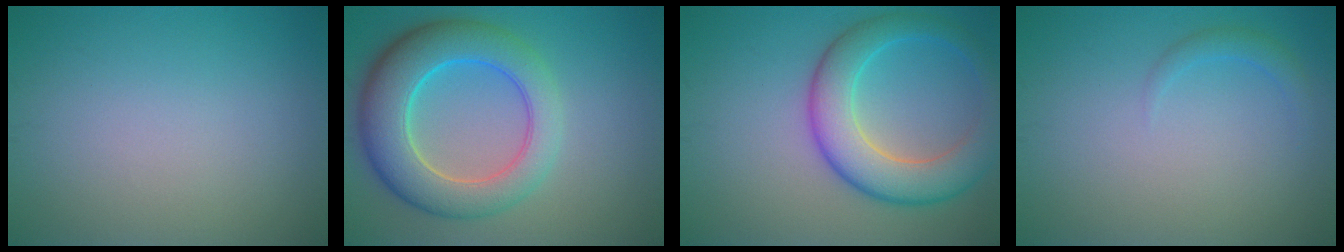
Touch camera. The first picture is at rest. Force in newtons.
{"total": 8.6, "press": 8.6, "slide": 0.5}
{"total": 7.0, "press": 7.0, "slide": 0.1}
{"total": 1.3, "press": 1.3, "slide": 0.0}